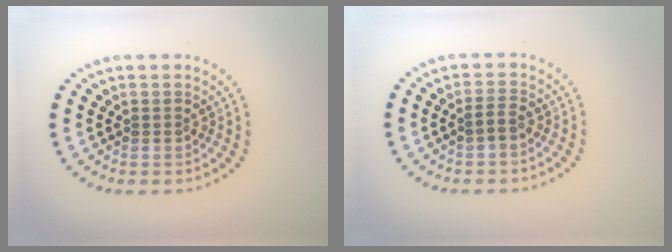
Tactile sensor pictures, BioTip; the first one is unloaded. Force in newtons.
{"total": 0.8, "press": 0.6, "slide": 0.6}